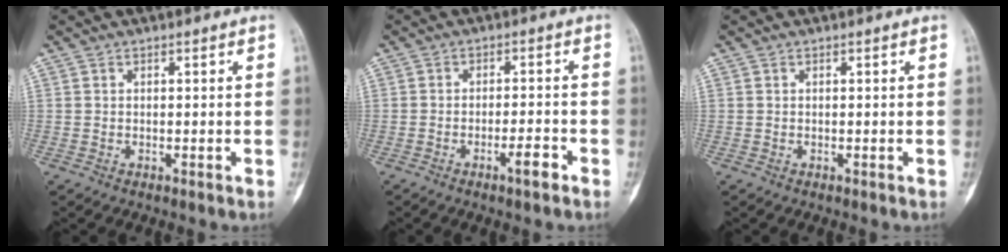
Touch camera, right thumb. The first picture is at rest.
{"total": 3.8, "force": [-2.2, 0.7, 3.0], "torque": [-0.052, 0.013, -0.036]}
{"total": 0.0}